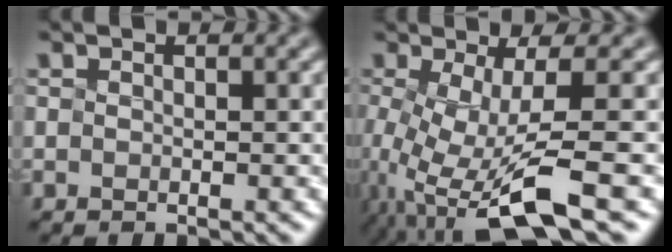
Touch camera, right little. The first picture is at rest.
{"total": 8.0, "force": [-3.3, 1.3, 7.2], "torque": [-0.140, -0.002, -0.038]}